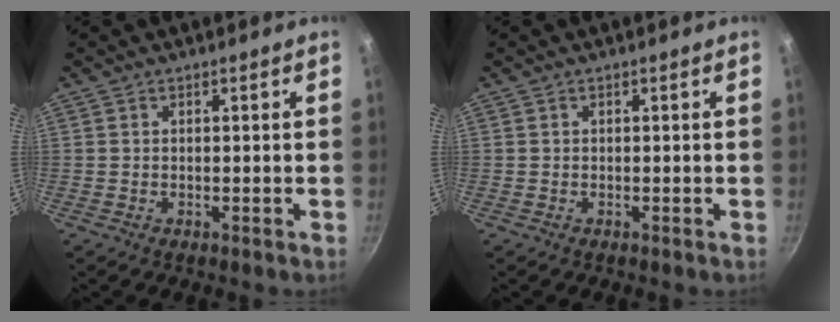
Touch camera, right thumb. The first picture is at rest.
{"total": 0.0}